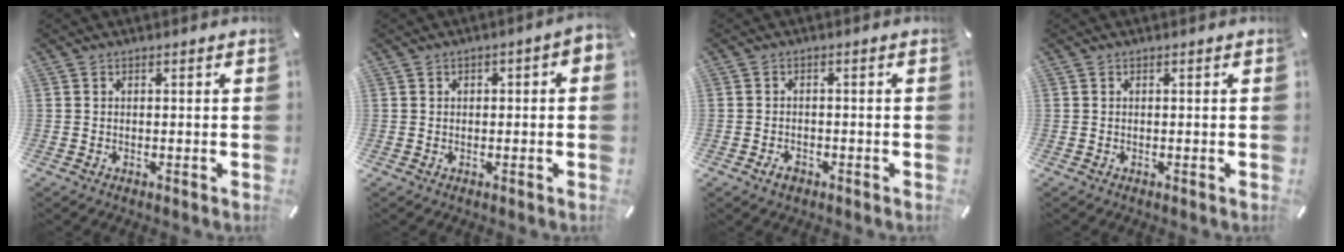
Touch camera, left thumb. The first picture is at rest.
{"total": 2.0, "force": [-0.5, 1.2, 1.5], "torque": [-0.026, 0.008, -0.011]}
{"total": 2.4, "force": [-1.5, 1.4, 1.3], "torque": [-0.030, 0.003, -0.030]}
{"total": 0.0}